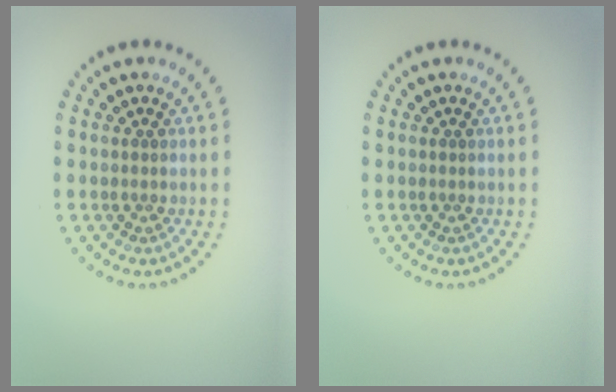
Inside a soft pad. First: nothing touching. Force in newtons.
{"total": 0.0}